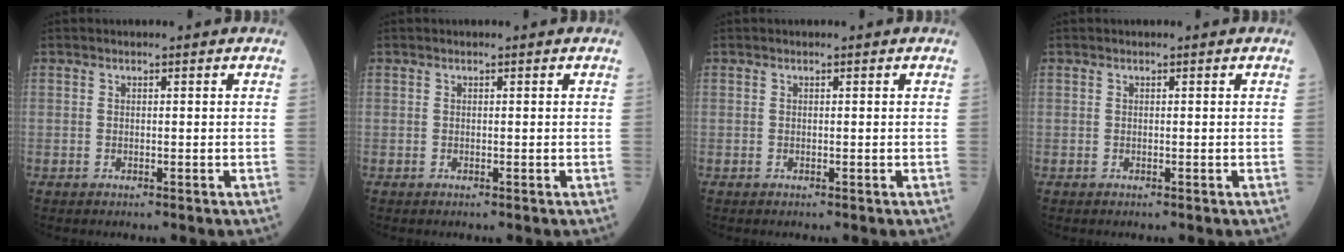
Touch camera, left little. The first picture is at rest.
{"total": 0.0}
{"total": 0.0}
{"total": 0.0}